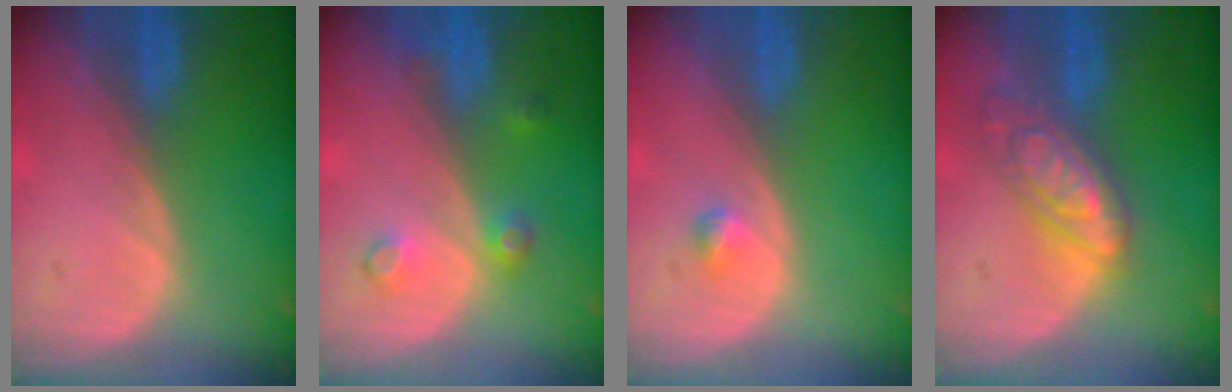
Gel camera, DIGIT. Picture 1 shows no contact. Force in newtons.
{"total": 3.5, "press": 3.2, "slide": 1.4}
{"total": 1.3, "press": 1.2, "slide": 0.1}
{"total": 7.5, "press": 7.4, "slide": 0.6}